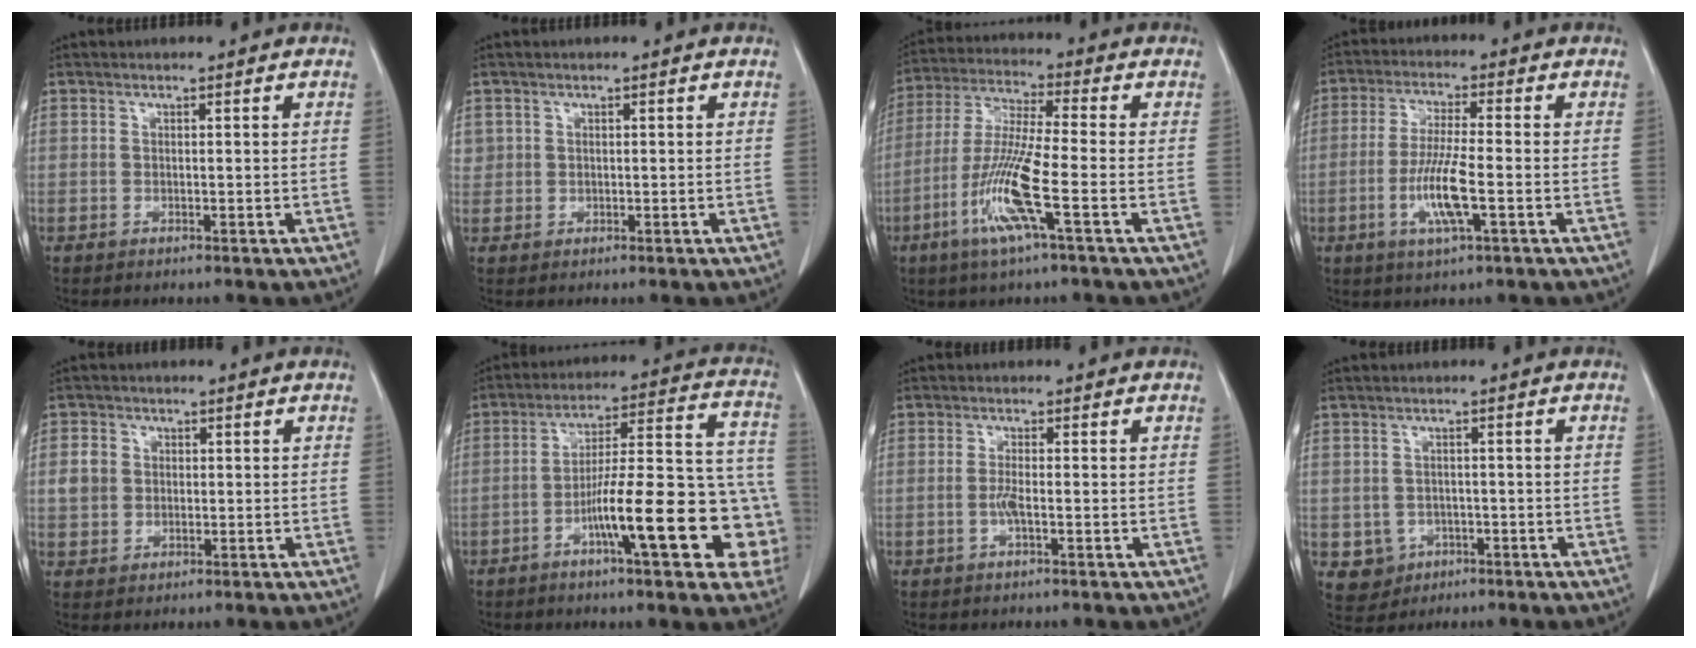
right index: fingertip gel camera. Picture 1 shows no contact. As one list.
[{"total": 1.6, "force": [0.5, 1.5, 0.1], "torque": [0.012, 0.004, 0.006]}, {"total": 11.9, "force": [-4.4, 0.1, 11.1], "torque": [-0.229, -0.015, -0.091]}, {"total": 8.2, "force": [-2.3, 0.7, 7.8], "torque": [-0.156, -0.010, -0.046]}, {"total": 4.2, "force": [0.5, 3.8, 1.7], "torque": [-0.034, 0.012, 0.012]}, {"total": 20.0, "force": [-6.7, 3.5, 18.5], "torque": [-0.194, 0.038, -0.088]}, {"total": 2.0, "force": [-0.6, 0.2, 1.9], "torque": [-0.042, -0.001, -0.013]}, {"total": 4.2, "force": [-1.2, 4.0, 0.5], "torque": [0.000, 0.010, -0.006]}]